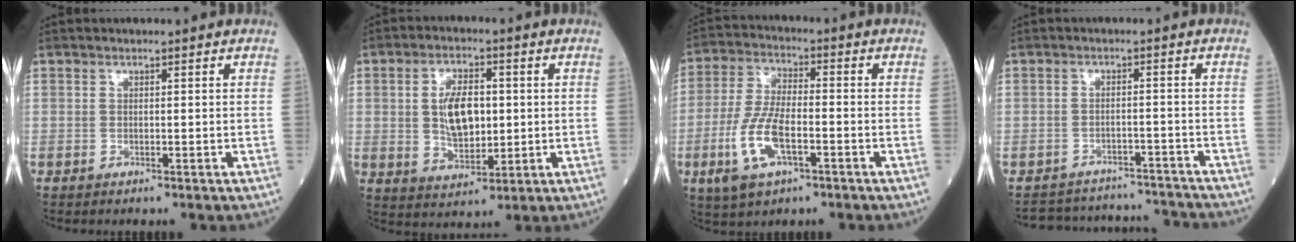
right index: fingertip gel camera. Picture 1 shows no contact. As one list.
[{"total": 8.2, "force": [0.8, 4.1, 7.1], "torque": [-0.138, 0.008, 0.022]}, {"total": 10.1, "force": [-3.6, 3.8, 8.6], "torque": [-0.196, -0.006, -0.066]}, {"total": 11.7, "force": [-11.4, 2.3, 0.8], "torque": [-0.013, 0.024, -0.147]}]